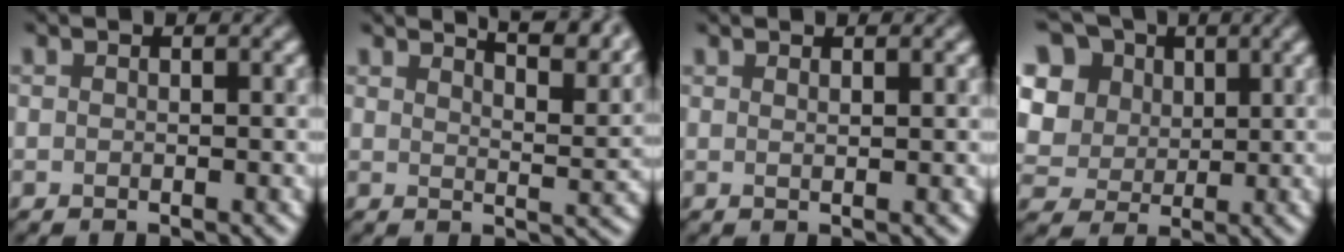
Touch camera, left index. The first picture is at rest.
{"total": 8.0, "force": [6.4, 2.2, 4.3], "torque": [-0.030, 0.024, 0.058]}
{"total": 1.1, "force": [0.8, 0.1, 0.8], "torque": [-0.005, -0.004, 0.009]}
{"total": 11.4, "force": [4.8, 9.0, 5.2], "torque": [-0.134, 0.025, 0.083]}